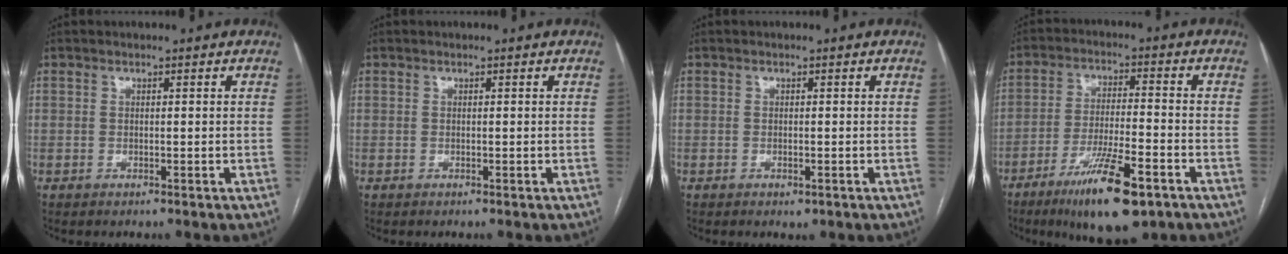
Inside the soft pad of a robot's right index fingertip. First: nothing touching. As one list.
[{"total": 0.0}, {"total": 0.9, "force": [-0.5, 0.5, 0.6], "torque": [-0.004, 0.000, -0.002]}, {"total": 12.6, "force": [-7.5, 2.1, 10.0], "torque": [-0.179, -0.023, -0.121]}]